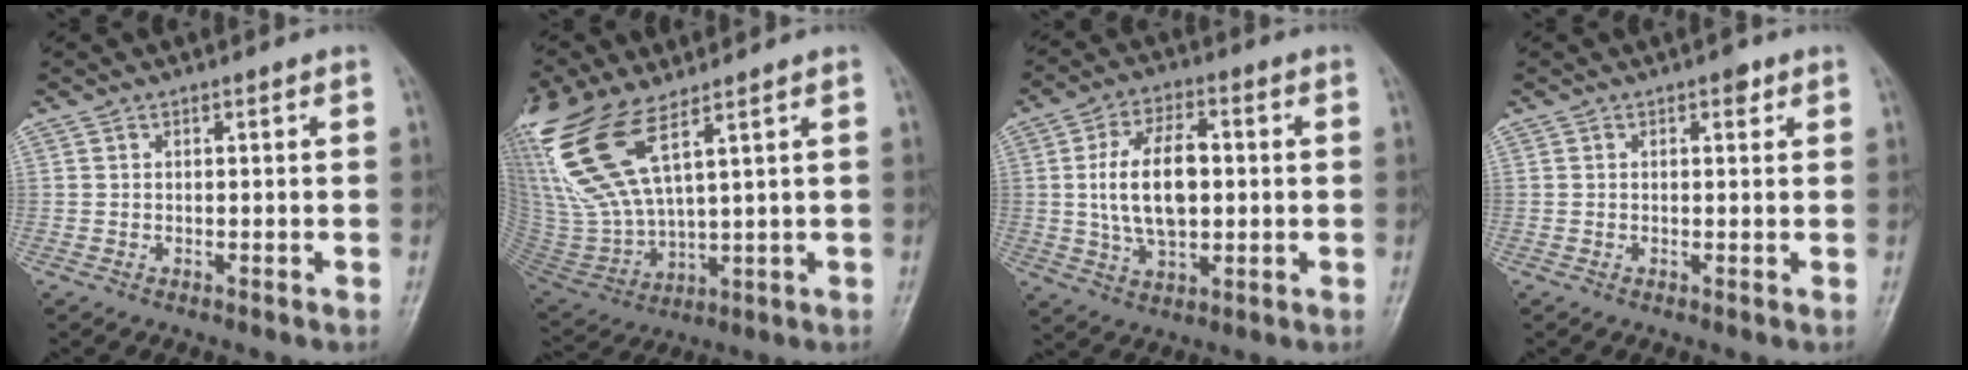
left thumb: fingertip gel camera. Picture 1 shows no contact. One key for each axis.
{"total": 18.5, "fx": 10.1, "fy": 6.3, "fz": 14.2, "tx": -0.333, "ty": -0.034, "tz": 0.214}
{"total": 12.5, "fx": 0.7, "fy": 7.0, "fz": 10.4, "tx": -0.182, "ty": 0.007, "tz": 0.016}
{"total": 1.5, "fx": 0.9, "fy": 0.8, "fz": 0.9, "tx": -0.003, "ty": -0.001, "tz": 0.009}